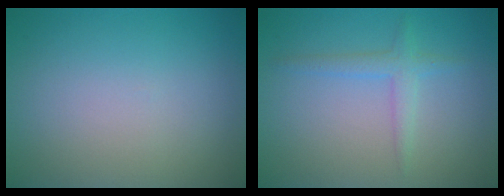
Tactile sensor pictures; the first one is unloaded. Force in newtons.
{"total": 1.8, "press": 1.8, "slide": 0.2}